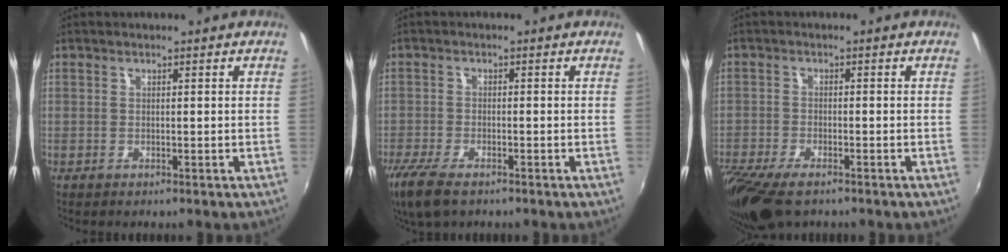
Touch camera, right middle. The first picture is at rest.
{"total": 8.1, "force": [-5.7, 2.8, 5.1], "torque": [-0.128, -0.034, -0.111]}
{"total": 11.6, "force": [-8.4, 4.1, 6.9], "torque": [-0.171, -0.053, -0.157]}